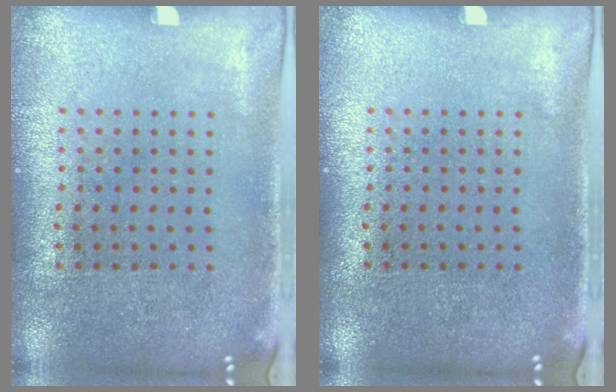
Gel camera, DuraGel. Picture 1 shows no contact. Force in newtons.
{"total": 0.0}